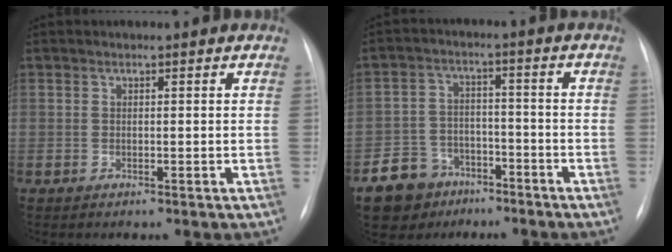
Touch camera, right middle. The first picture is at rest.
{"total": 7.9, "force": [-5.1, 6.0, 1.1], "torque": [-0.026, 0.014, -0.083]}